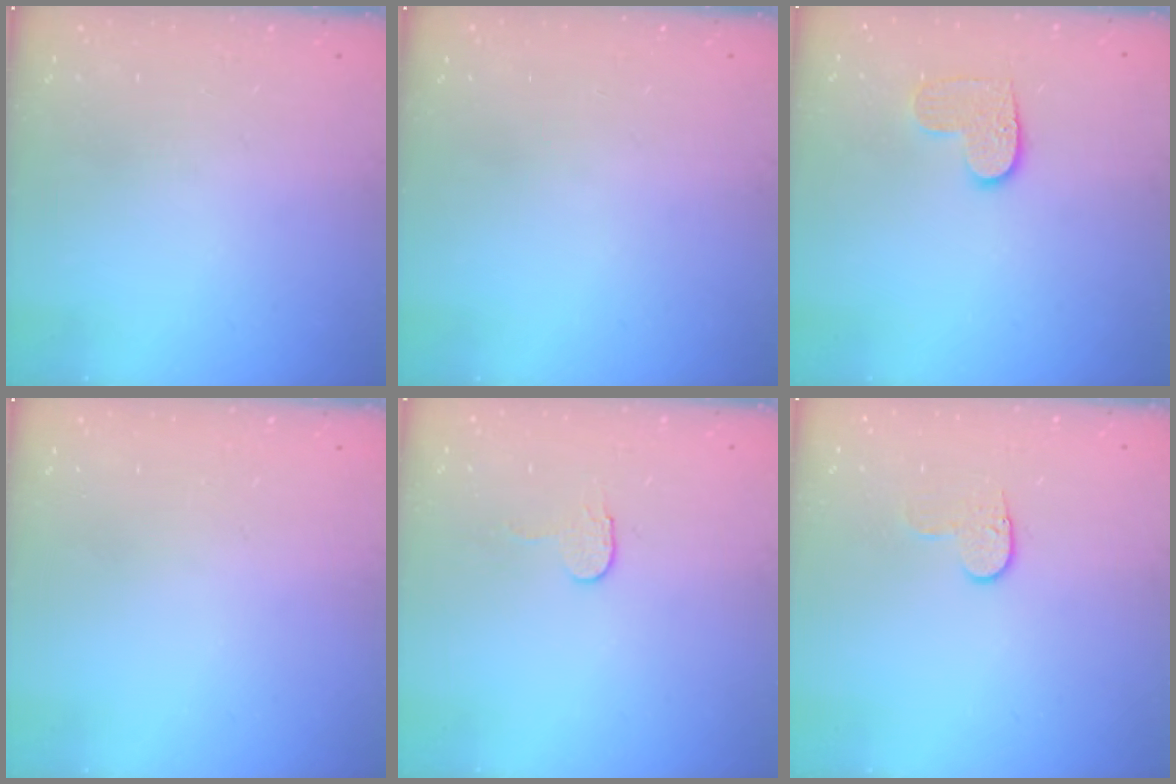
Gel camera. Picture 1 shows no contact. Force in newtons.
{"total": 0.0}
{"total": 6.4, "press": 6.4, "slide": 0.3}
{"total": 0.0}
{"total": 3.2, "press": 3.2, "slide": 0.3}
{"total": 5.3, "press": 5.2, "slide": 0.5}